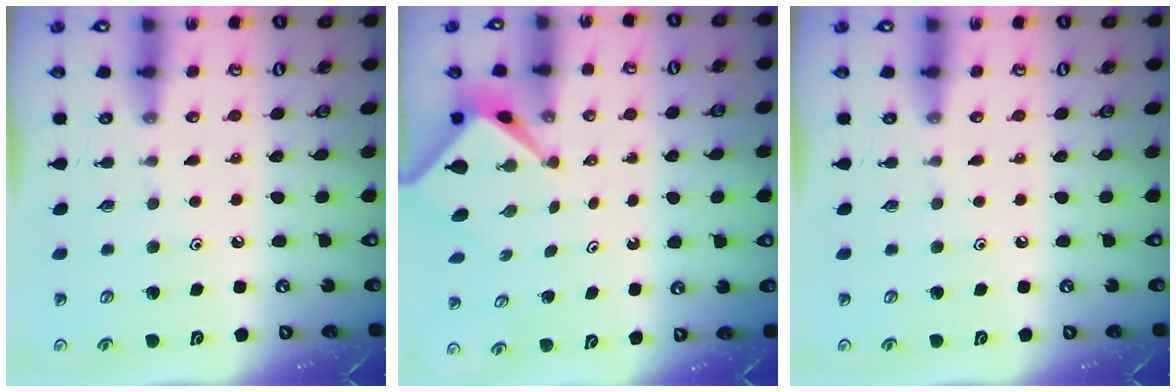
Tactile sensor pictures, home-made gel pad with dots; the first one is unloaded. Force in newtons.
{"total": 2.2, "press": 2.2, "slide": 0.3}
{"total": 0.0}